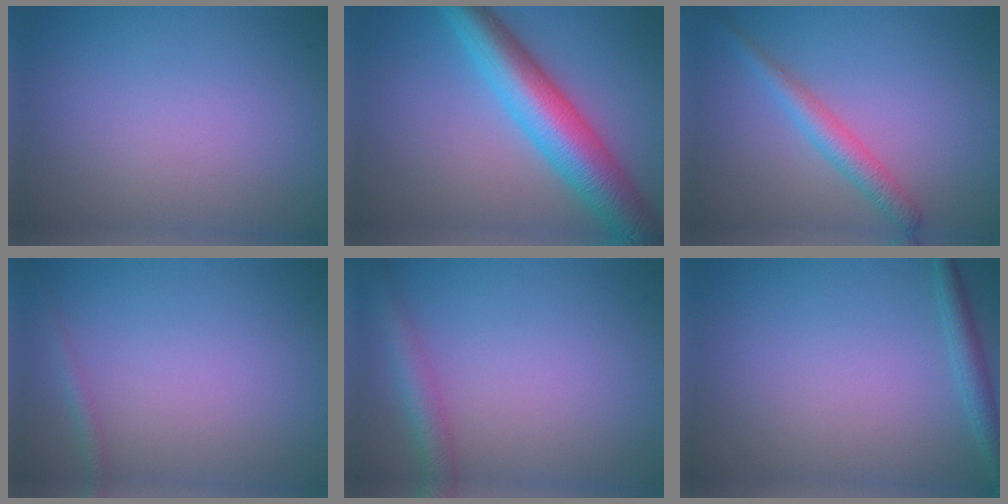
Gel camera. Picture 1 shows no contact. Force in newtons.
{"total": 8.5, "press": 8.5, "slide": 0.2}
{"total": 2.7, "press": 2.7, "slide": 0.1}
{"total": 1.1, "press": 1.1, "slide": 0.1}
{"total": 3.0, "press": 3.0, "slide": 0.1}
{"total": 1.8, "press": 1.8, "slide": 0.1}